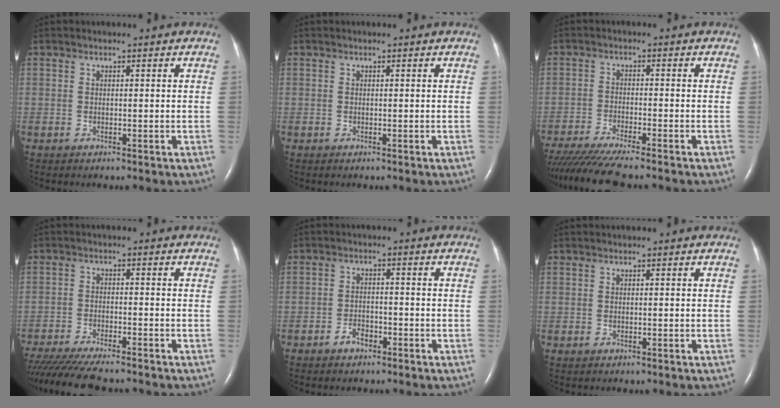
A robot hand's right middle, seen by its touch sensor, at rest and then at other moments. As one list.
[{"total": 0.0}, {"total": 11.9, "force": [-10.4, -0.2, 5.9], "torque": [-0.091, -0.033, -0.168]}, {"total": 13.6, "force": [-11.8, 1.4, 6.5], "torque": [-0.105, -0.031, -0.184]}, {"total": 2.5, "force": [-1.8, 1.3, 1.2], "torque": [-0.023, 0.005, -0.030]}, {"total": 0.0}]